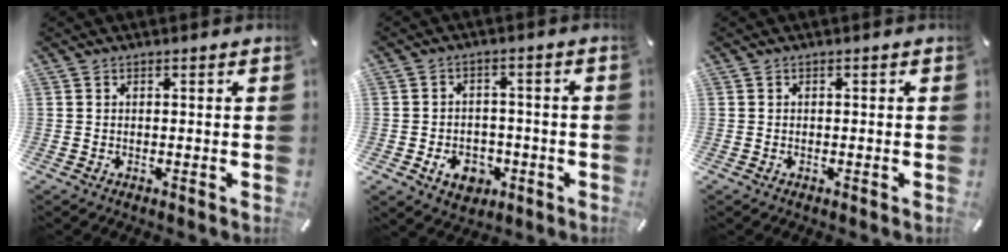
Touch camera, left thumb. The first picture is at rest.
{"total": 7.6, "force": [-2.8, 6.0, 3.7], "torque": [-0.063, 0.014, -0.050]}
{"total": 0.0}